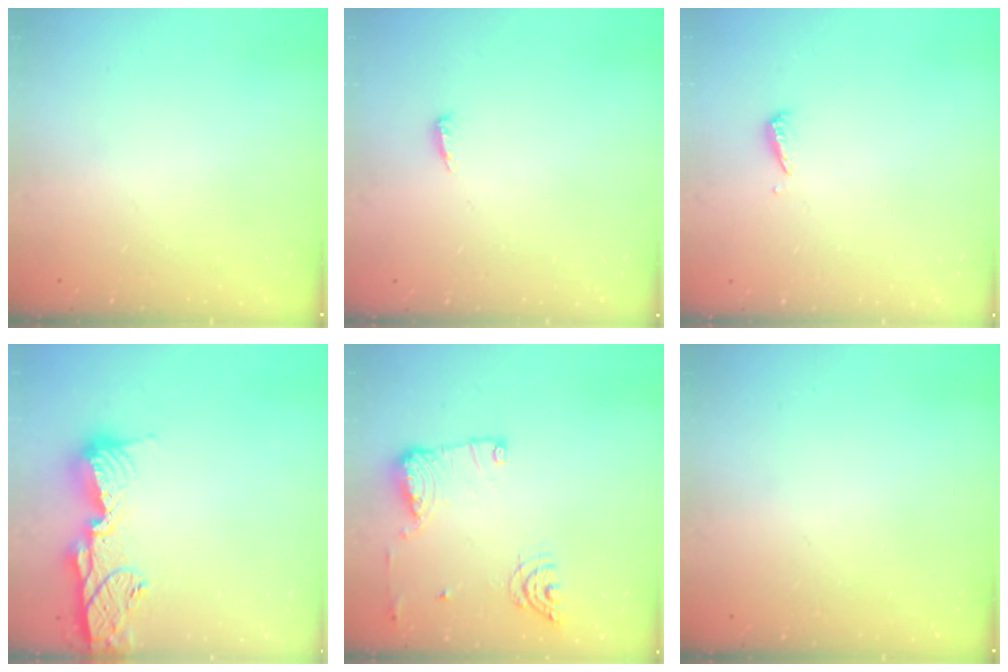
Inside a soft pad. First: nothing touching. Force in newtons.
{"total": 4.6, "press": 4.5, "slide": 0.9}
{"total": 3.1, "press": 3.1, "slide": 0.3}
{"total": 12.9, "press": 12.9, "slide": 1.2}
{"total": 13.4, "press": 13.4, "slide": 0.6}
{"total": 0.0}